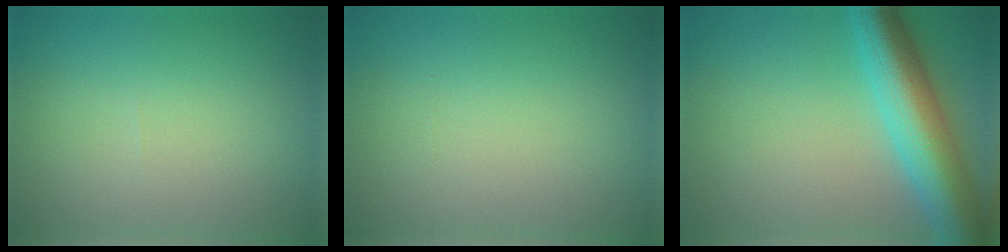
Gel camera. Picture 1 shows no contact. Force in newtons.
{"total": 0.0}
{"total": 9.0, "press": 9.0, "slide": 0.2}